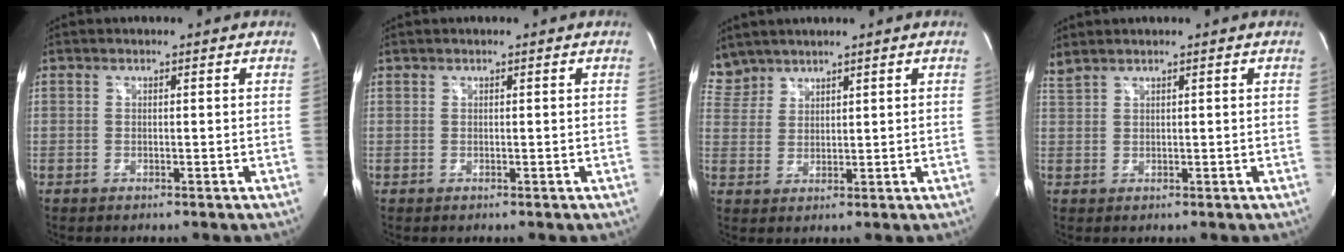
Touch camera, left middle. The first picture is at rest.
{"total": 0.0}
{"total": 4.4, "force": [4.2, 1.4, -0.3], "torque": [-0.003, 0.013, 0.095]}
{"total": 1.7, "force": [1.6, -0.1, 0.6], "torque": [-0.022, 0.018, 0.041]}